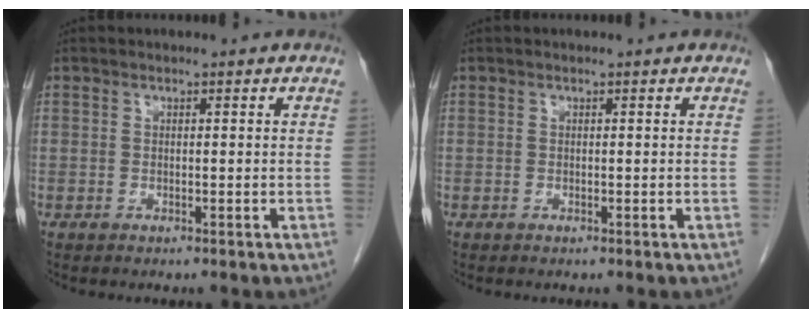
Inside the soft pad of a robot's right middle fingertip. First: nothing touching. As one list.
[{"total": 0.0}]